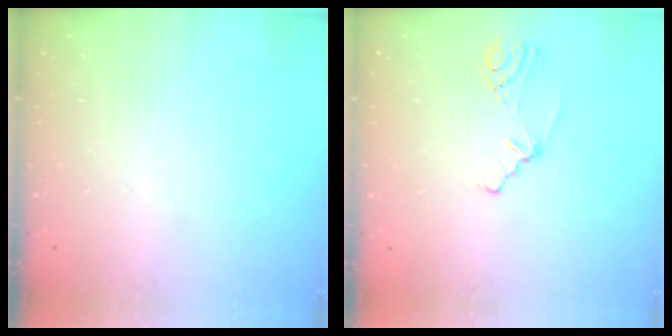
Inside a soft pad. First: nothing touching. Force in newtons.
{"total": 1.8, "press": 1.7, "slide": 0.6}